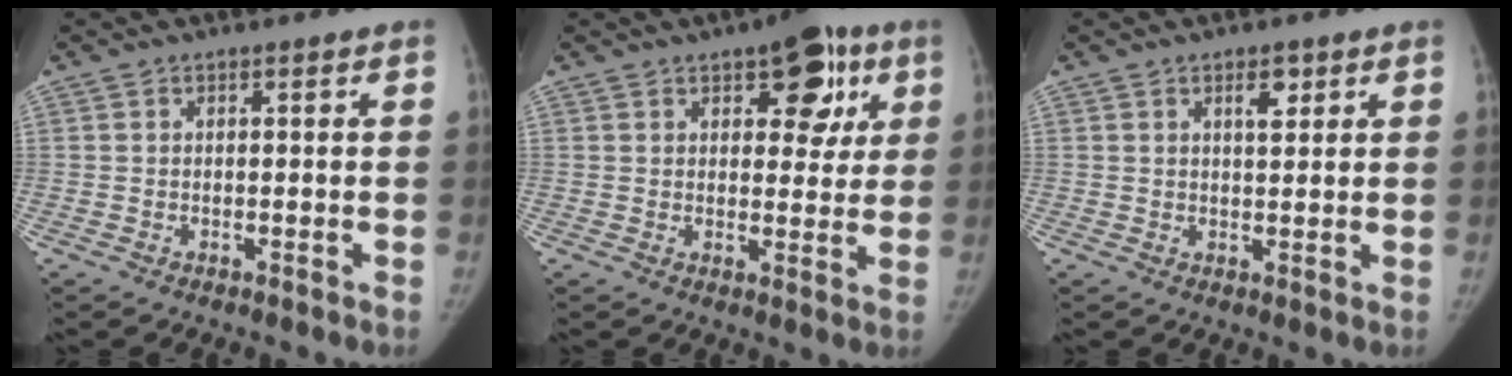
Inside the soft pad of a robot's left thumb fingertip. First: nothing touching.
{"total": 10.9, "force": [5.0, 5.7, 7.8], "torque": [-0.052, -0.008, 0.058]}
{"total": 3.1, "force": [1.6, 1.4, 2.2], "torque": [-0.024, -0.009, 0.026]}